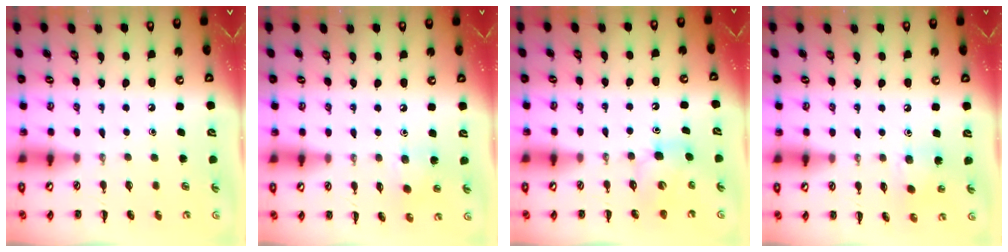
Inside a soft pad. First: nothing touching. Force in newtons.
{"total": 5.7, "press": 5.6, "slide": 1.0}
{"total": 5.6, "press": 5.6, "slide": 0.7}
{"total": 5.2, "press": 5.1, "slide": 0.9}